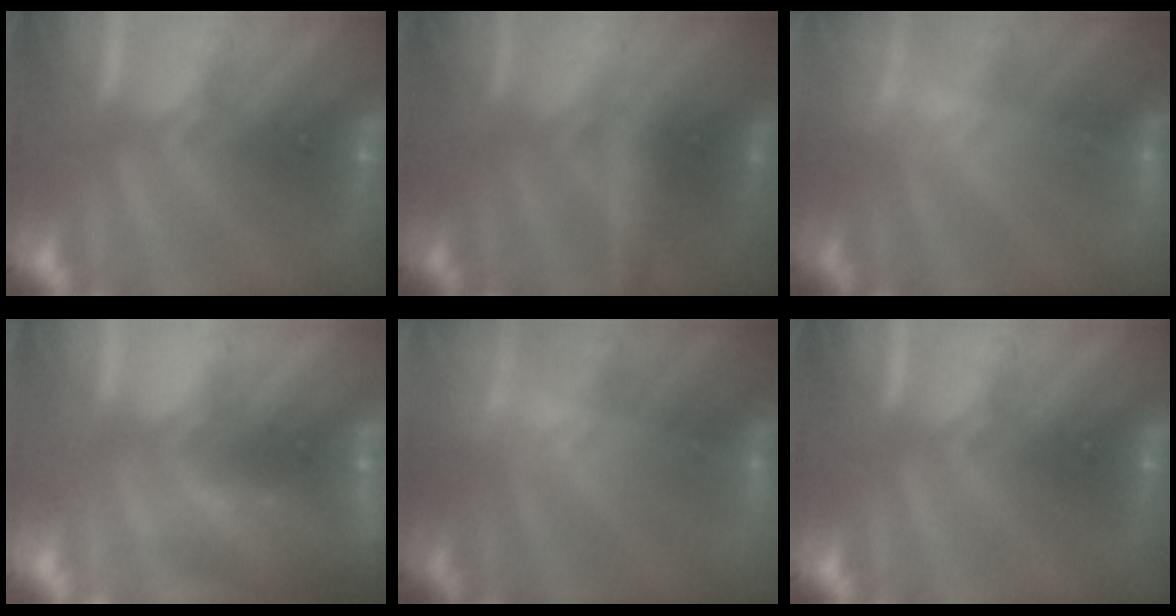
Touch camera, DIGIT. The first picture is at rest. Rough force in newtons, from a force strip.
{"total": 2.8}
{"total": 2.5}
{"total": 14.6}
{"total": 2.5}
{"total": 0.0}